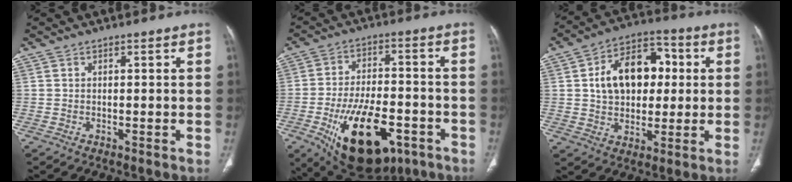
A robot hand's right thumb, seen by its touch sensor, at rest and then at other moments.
{"total": 21.0, "force": [-9.1, 10.7, 15.6], "torque": [-0.248, 0.022, -0.125]}
{"total": 15.2, "force": [2.4, 10.3, 10.9], "torque": [-0.139, 0.019, 0.034]}